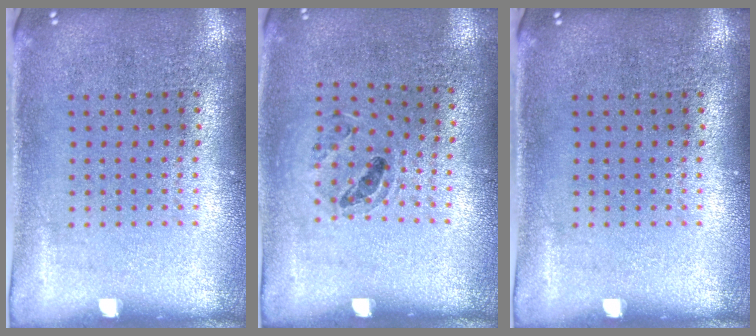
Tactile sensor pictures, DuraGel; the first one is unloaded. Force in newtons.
{"total": 0.9, "press": 0.9, "slide": 0.1}
{"total": 0.0}